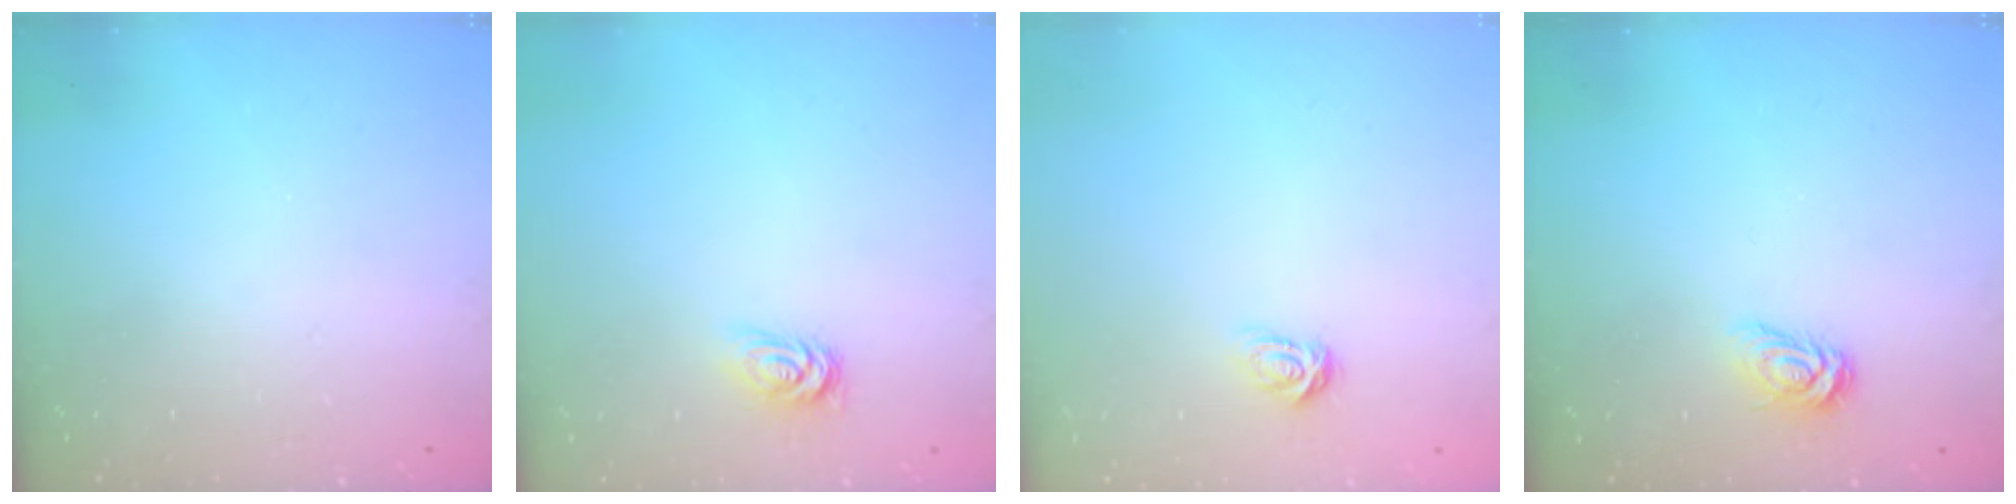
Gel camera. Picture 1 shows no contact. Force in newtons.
{"total": 2.5, "press": 2.5, "slide": 0.4}
{"total": 3.8, "press": 3.8, "slide": 0.4}
{"total": 5.2, "press": 5.2, "slide": 0.2}